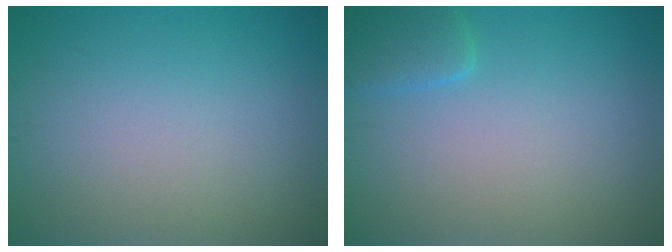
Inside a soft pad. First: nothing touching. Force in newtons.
{"total": 1.9, "press": 1.9, "slide": 0.3}